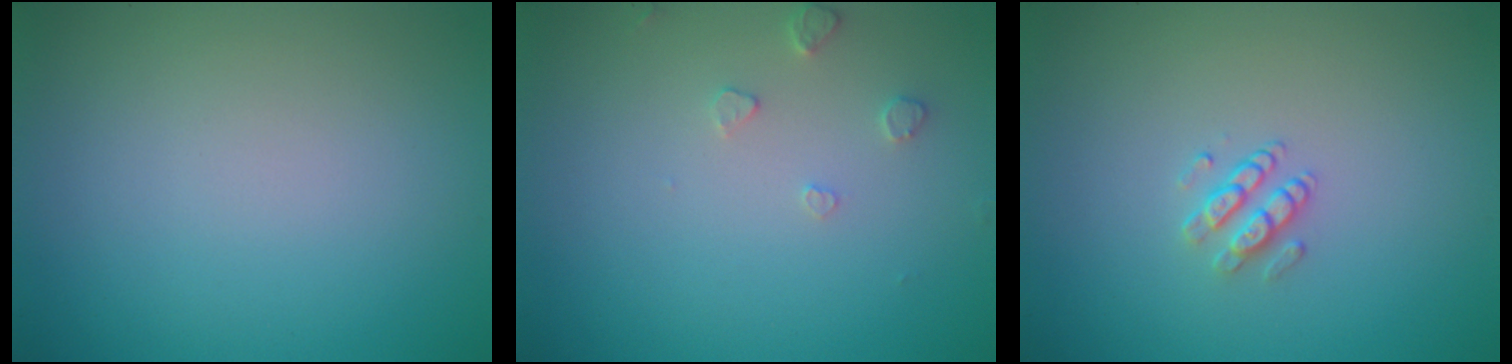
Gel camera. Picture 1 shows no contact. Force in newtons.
{"total": 1.2, "press": 1.2, "slide": 0.2}
{"total": 1.5, "press": 1.1, "slide": 1.0}